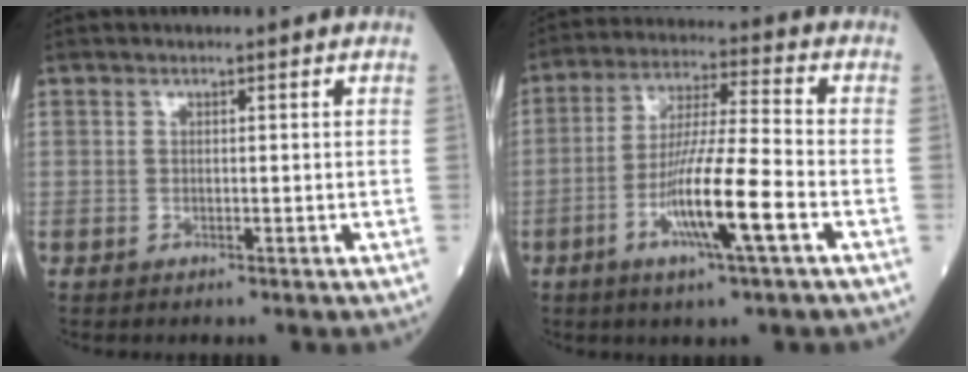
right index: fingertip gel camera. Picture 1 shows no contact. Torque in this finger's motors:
{"motor_torque": [1.73, -0.41, 0.91, 0.21]}